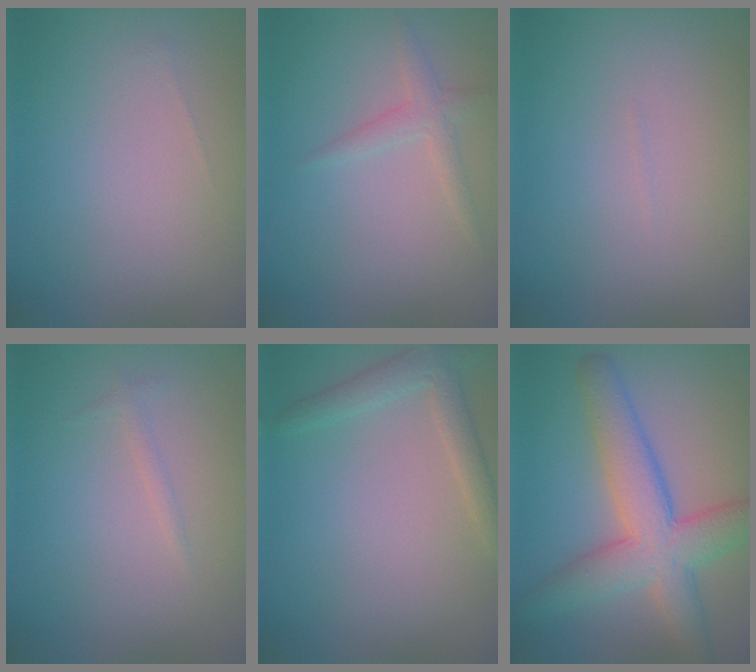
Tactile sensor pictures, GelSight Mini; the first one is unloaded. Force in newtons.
{"total": 1.6, "press": 1.6, "slide": 0.0}
{"total": 0.0}
{"total": 0.6, "press": 0.6, "slide": 0.1}
{"total": 2.5, "press": 2.5, "slide": 0.2}
{"total": 6.9, "press": 6.9, "slide": 0.2}